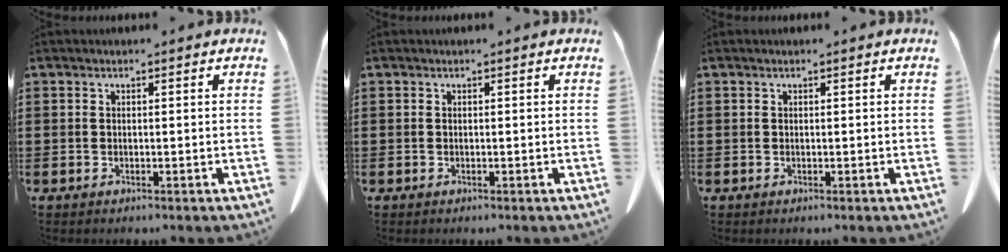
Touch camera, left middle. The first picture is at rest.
{"total": 0.0}
{"total": 0.0}